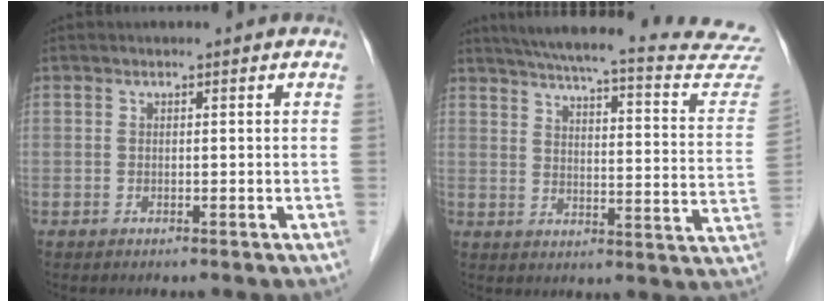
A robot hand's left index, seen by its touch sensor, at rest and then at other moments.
{"total": 28.6, "force": [26.3, 1.7, 10.9], "torque": [-0.156, -0.085, 0.311]}